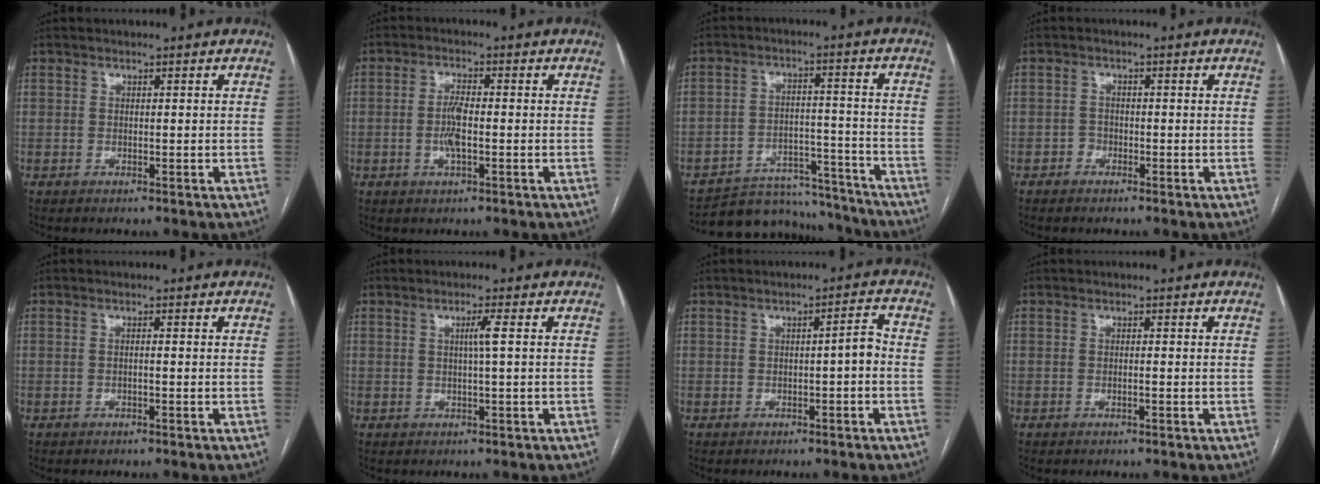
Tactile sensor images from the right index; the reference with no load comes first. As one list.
[{"total": 4.0, "force": [-0.7, 0.9, 3.8], "torque": [-0.080, 0.001, -0.013]}, {"total": 13.7, "force": [-13.0, 4.2, 1.3], "torque": [-0.008, 0.030, -0.181]}, {"total": 1.1, "force": [-0.8, 0.7, 0.2], "torque": [0.002, 0.005, -0.019]}, {"total": 0.6, "force": [-0.2, 0.0, 0.5], "torque": [-0.009, 0.002, -0.003]}, {"total": 2.2, "force": [0.4, -0.6, 2.1], "torque": [-0.037, -0.001, 0.006]}, {"total": 2.8, "force": [-0.6, 0.5, 2.6], "torque": [-0.034, 0.009, -0.009]}, {"total": 0.6, "force": [-0.2, 0.0, 0.5], "torque": [-0.009, 0.001, -0.004]}]